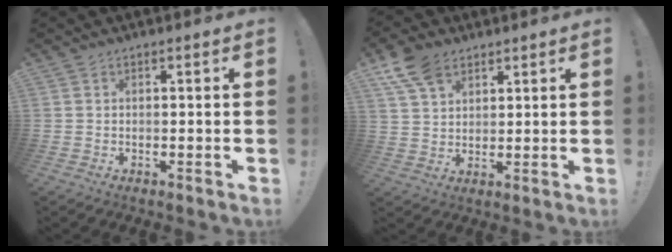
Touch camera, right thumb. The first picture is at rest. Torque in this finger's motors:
{"motor_torque": [0.67, 0.67, 0.16, 0.01, 0.01]}